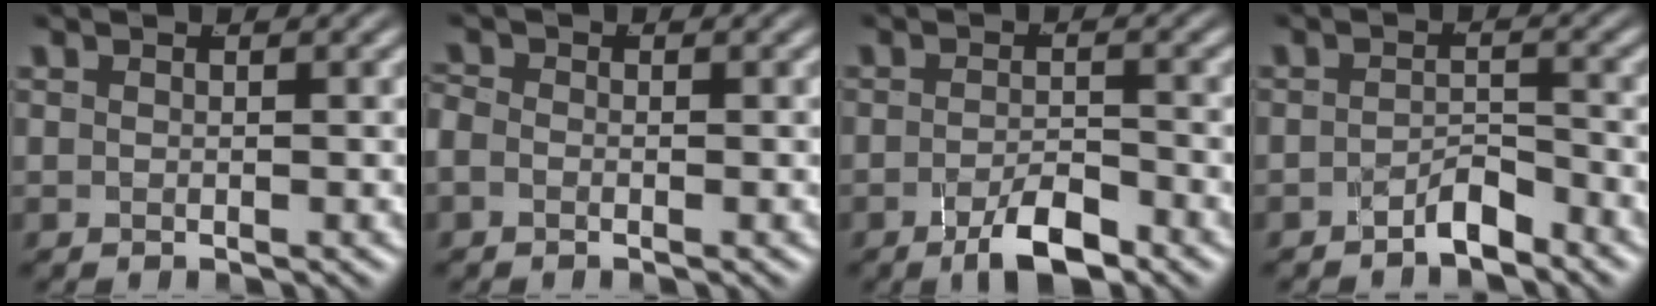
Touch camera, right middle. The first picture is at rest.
{"total": 1.8, "force": [-0.6, 1.5, 0.7], "torque": [-0.024, -0.008, -0.013]}
{"total": 3.6, "force": [-2.7, 0.7, 2.3], "torque": [-0.031, -0.005, -0.048]}
{"total": 2.6, "force": [-2.3, 0.5, 0.9], "torque": [-0.006, -0.001, -0.043]}